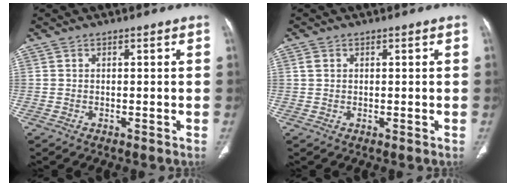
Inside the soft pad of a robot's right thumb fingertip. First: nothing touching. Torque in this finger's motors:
{"motor_torque": [0.30, 0.16, 0.18, -0.51, 0.00]}